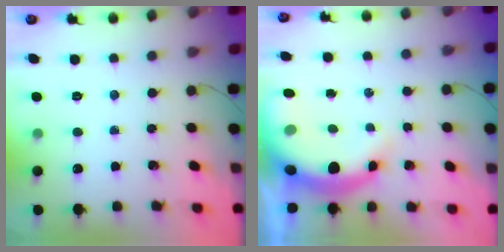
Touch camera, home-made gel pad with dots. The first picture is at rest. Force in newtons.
{"total": 11.5, "press": 11.1, "slide": 2.7}